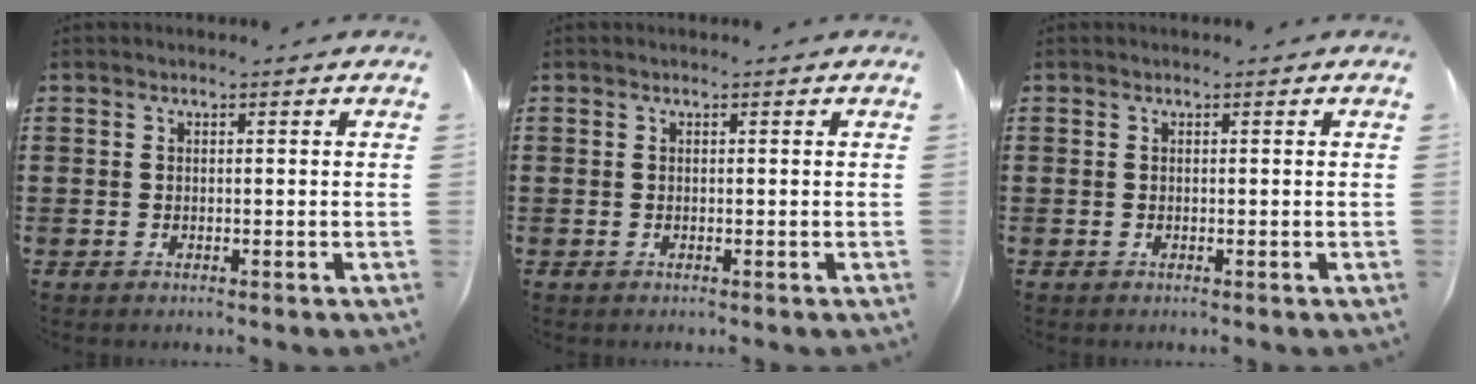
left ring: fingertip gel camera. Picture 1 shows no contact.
{"total": 0.0}
{"total": 0.0}